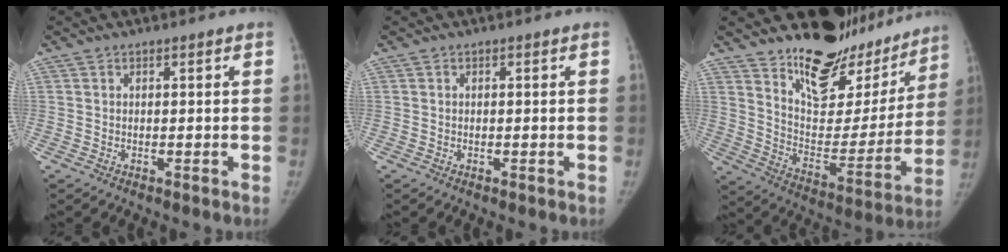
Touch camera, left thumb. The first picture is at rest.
{"total": 0.0}
{"total": 24.3, "force": [19.8, 10.6, 9.3], "torque": [-0.083, -0.132, 0.294]}